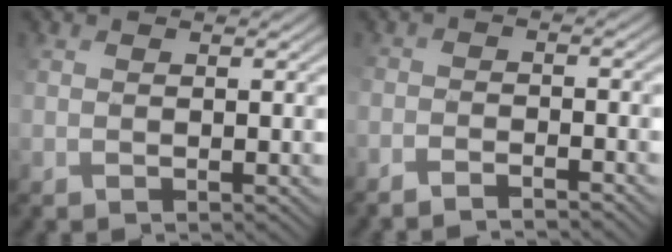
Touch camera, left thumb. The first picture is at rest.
{"total": 3.5, "force": [-3.4, 0.1, 0.7], "torque": [-0.010, 0.001, -0.065]}